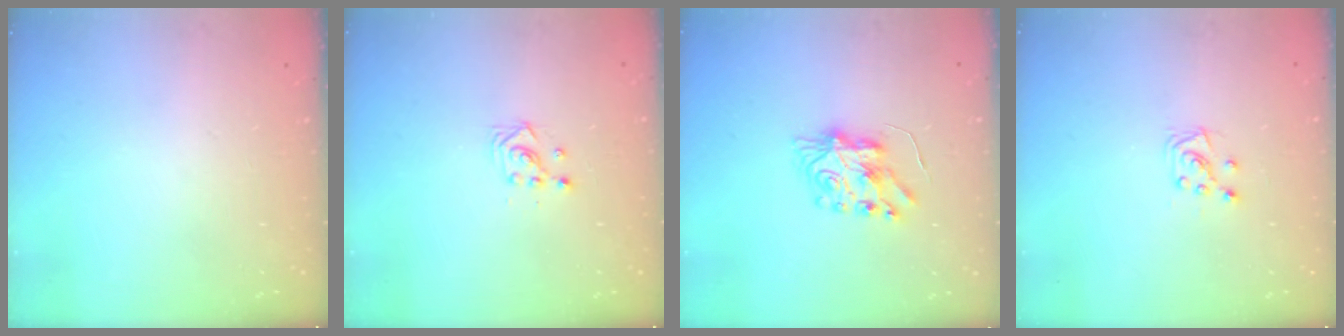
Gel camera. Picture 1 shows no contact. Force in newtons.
{"total": 3.3, "press": 3.3, "slide": 0.2}
{"total": 7.4, "press": 7.4, "slide": 0.2}
{"total": 6.4, "press": 6.4, "slide": 0.6}